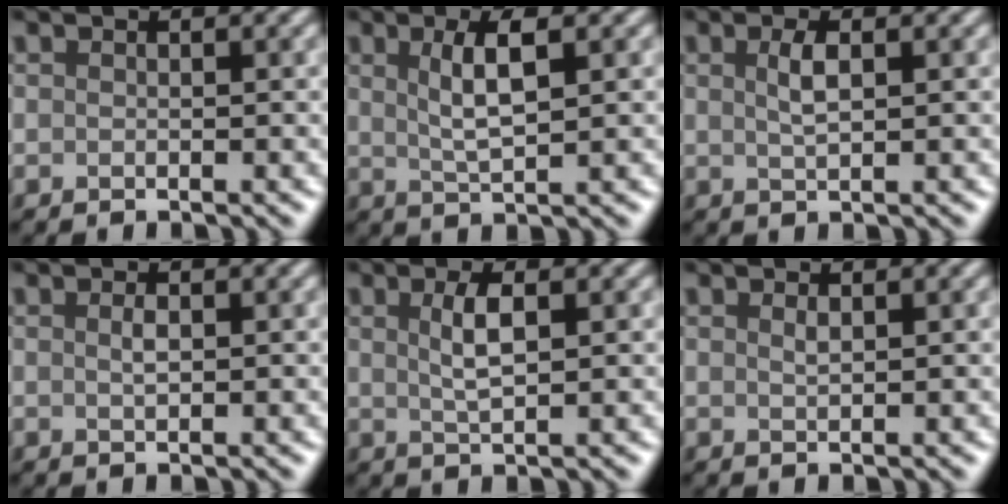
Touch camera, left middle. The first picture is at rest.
{"total": 3.6, "force": [1.1, 0.9, 3.3], "torque": [-0.060, 0.002, 0.022]}
{"total": 1.8, "force": [0.6, 0.6, 1.7], "torque": [-0.035, 0.001, 0.013]}
{"total": 0.9, "force": [0.2, 0.4, 0.8], "torque": [-0.017, 0.001, 0.005]}
{"total": 2.6, "force": [0.7, 0.8, 2.4], "torque": [-0.046, 0.002, 0.016]}
{"total": 0.6, "force": [0.4, 0.1, 0.4], "torque": [-0.010, -0.001, 0.008]}